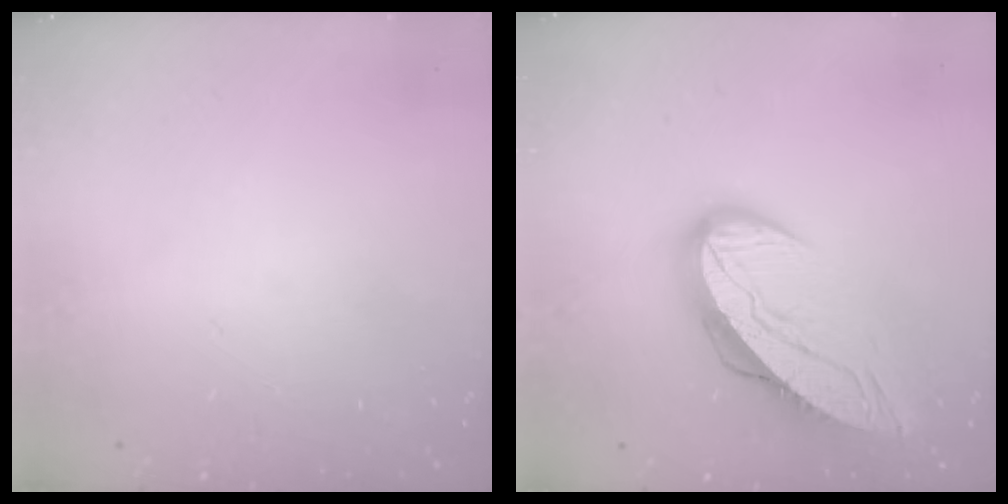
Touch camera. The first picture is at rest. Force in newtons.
{"total": 15.3, "press": 15.3, "slide": 1.2}